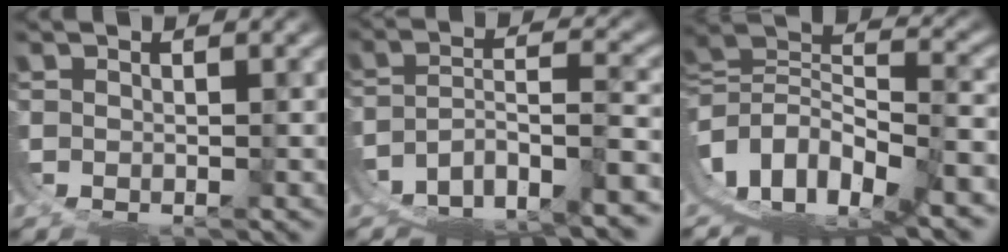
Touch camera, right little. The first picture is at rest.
{"total": 11.5, "force": [-7.4, 8.0, 3.9], "torque": [-0.093, -0.041, -0.114]}
{"total": 14.4, "force": [-3.3, 11.2, 8.4], "torque": [-0.181, -0.036, -0.052]}